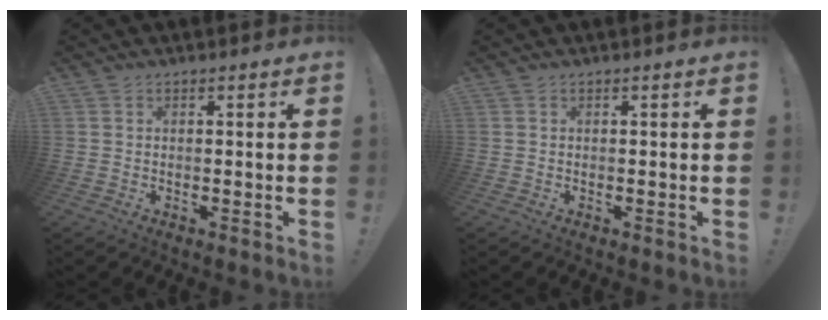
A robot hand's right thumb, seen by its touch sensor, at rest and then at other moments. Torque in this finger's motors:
{"motor_torque": [0.00, 0.00, 0.00, 0.01, 0.00]}